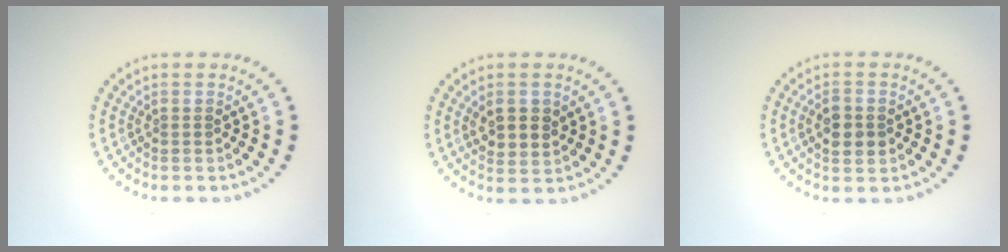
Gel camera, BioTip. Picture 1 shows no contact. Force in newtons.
{"total": 2.8, "press": 2.7, "slide": 0.7}
{"total": 2.9, "press": 2.9, "slide": 0.1}